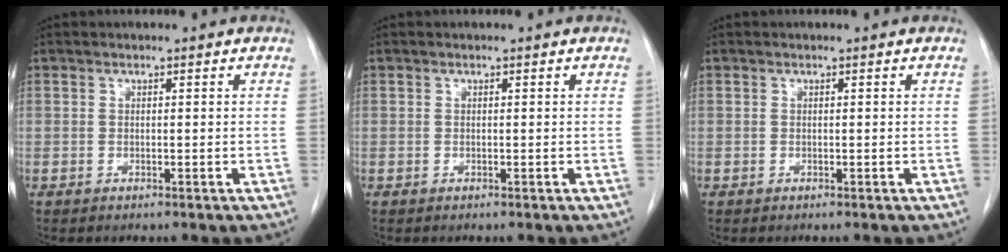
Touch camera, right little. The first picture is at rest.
{"total": 0.0}
{"total": 0.0}